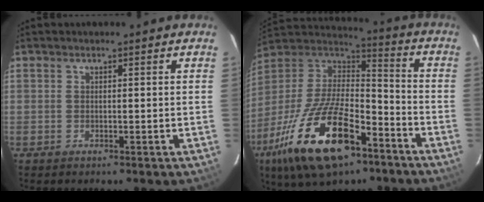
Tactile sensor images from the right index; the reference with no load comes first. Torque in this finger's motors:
{"motor_torque": [2.14, 0.00, 1.05, 0.21]}